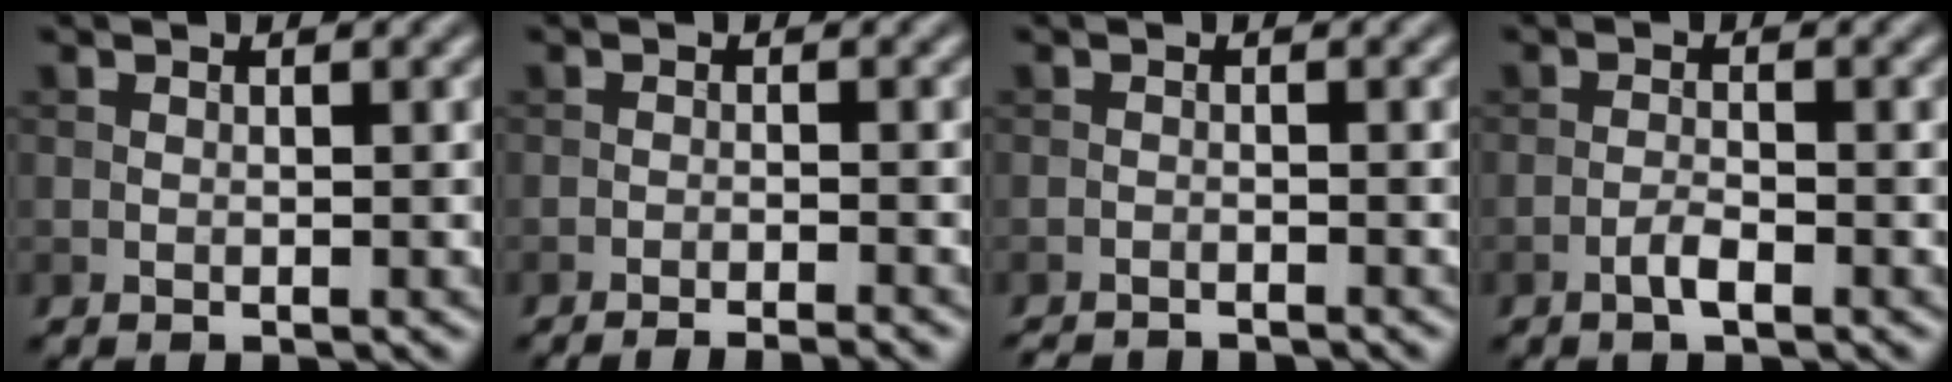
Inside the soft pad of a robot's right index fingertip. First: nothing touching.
{"total": 3.5, "force": [-3.0, 0.5, 1.8], "torque": [-0.023, -0.001, -0.050]}
{"total": 3.1, "force": [-3.0, 0.2, 0.6], "torque": [-0.016, -0.011, -0.049]}
{"total": 1.6, "force": [-1.0, 0.3, 1.2], "torque": [-0.023, 0.004, -0.022]}